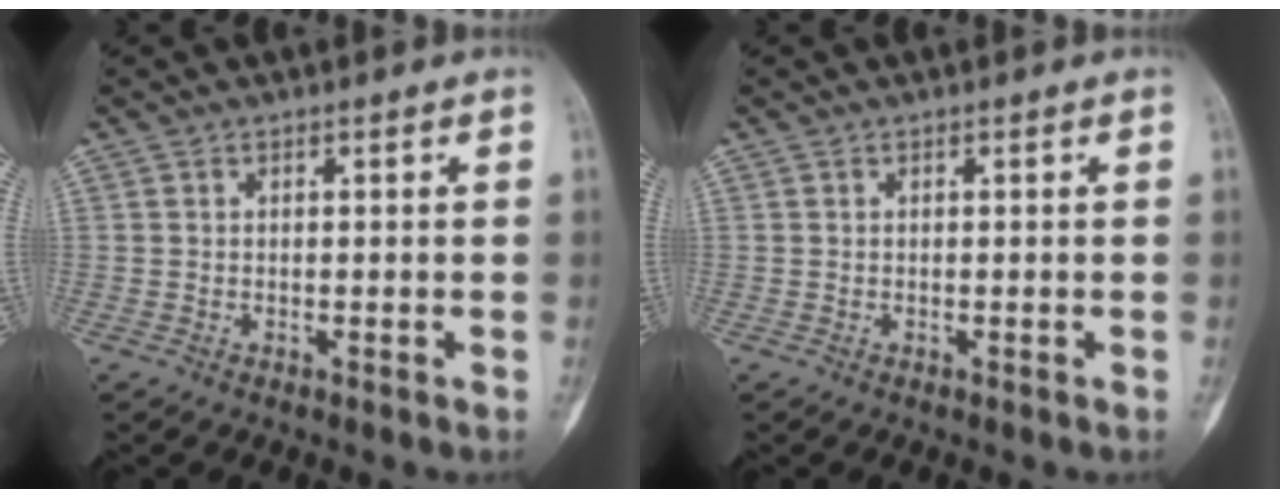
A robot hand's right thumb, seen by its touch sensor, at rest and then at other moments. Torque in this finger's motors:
{"motor_torque": [-0.04, -0.04, 0.06, 0.03, 0.00]}